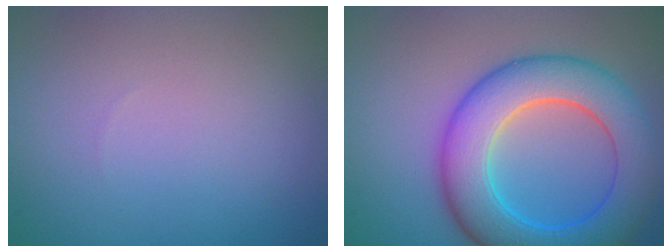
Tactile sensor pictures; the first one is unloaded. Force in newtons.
{"total": 9.4, "press": 9.4, "slide": 0.5}